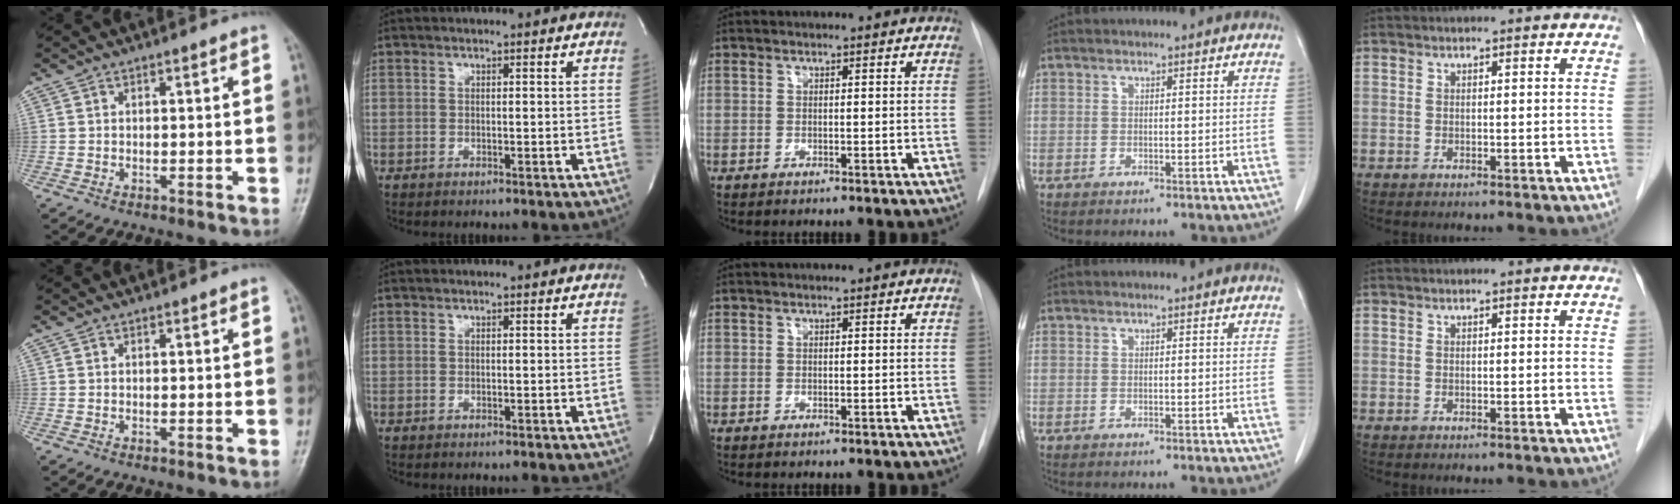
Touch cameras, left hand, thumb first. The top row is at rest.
{}